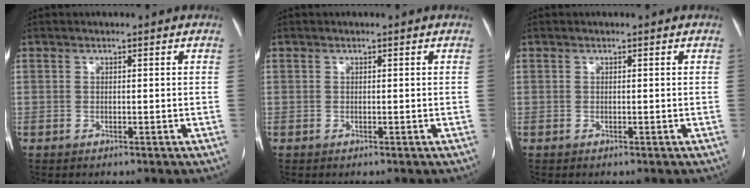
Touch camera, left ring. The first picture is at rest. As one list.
[{"total": 0.0}, {"total": 0.0}]